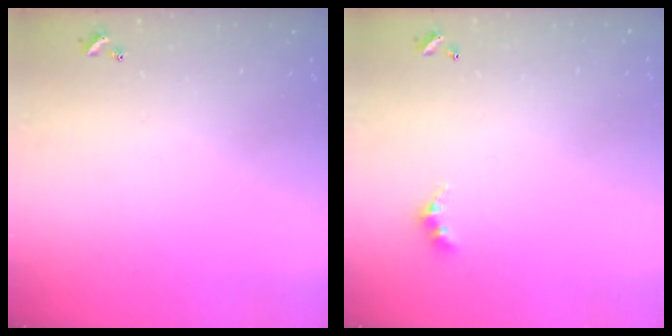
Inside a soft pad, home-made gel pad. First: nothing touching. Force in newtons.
{"total": 3.9, "press": 3.8, "slide": 0.5}